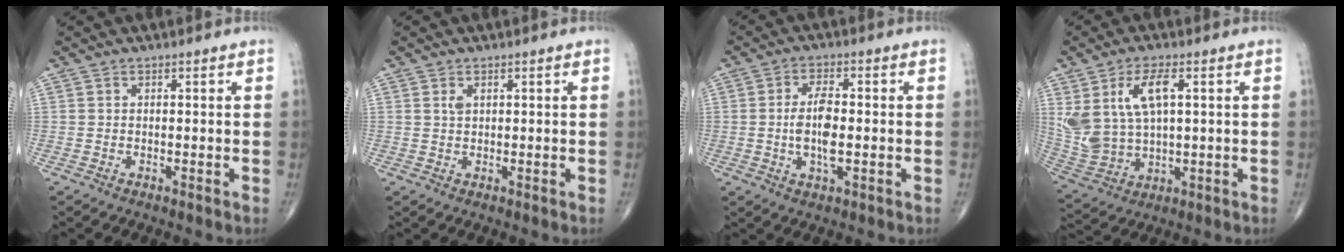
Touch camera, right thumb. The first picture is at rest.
{"total": 1.5, "force": [0.7, 0.8, 1.0], "torque": [-0.020, 0.002, 0.016]}
{"total": 7.0, "force": [-0.5, 2.9, 6.4], "torque": [-0.124, 0.001, -0.012]}
{"total": 12.7, "force": [4.1, 6.3, 10.2], "torque": [-0.211, -0.007, 0.097]}